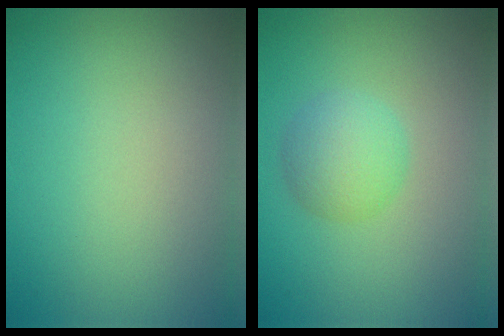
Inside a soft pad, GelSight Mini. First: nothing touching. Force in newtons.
{"total": 2.9, "press": 2.9, "slide": 0.0}